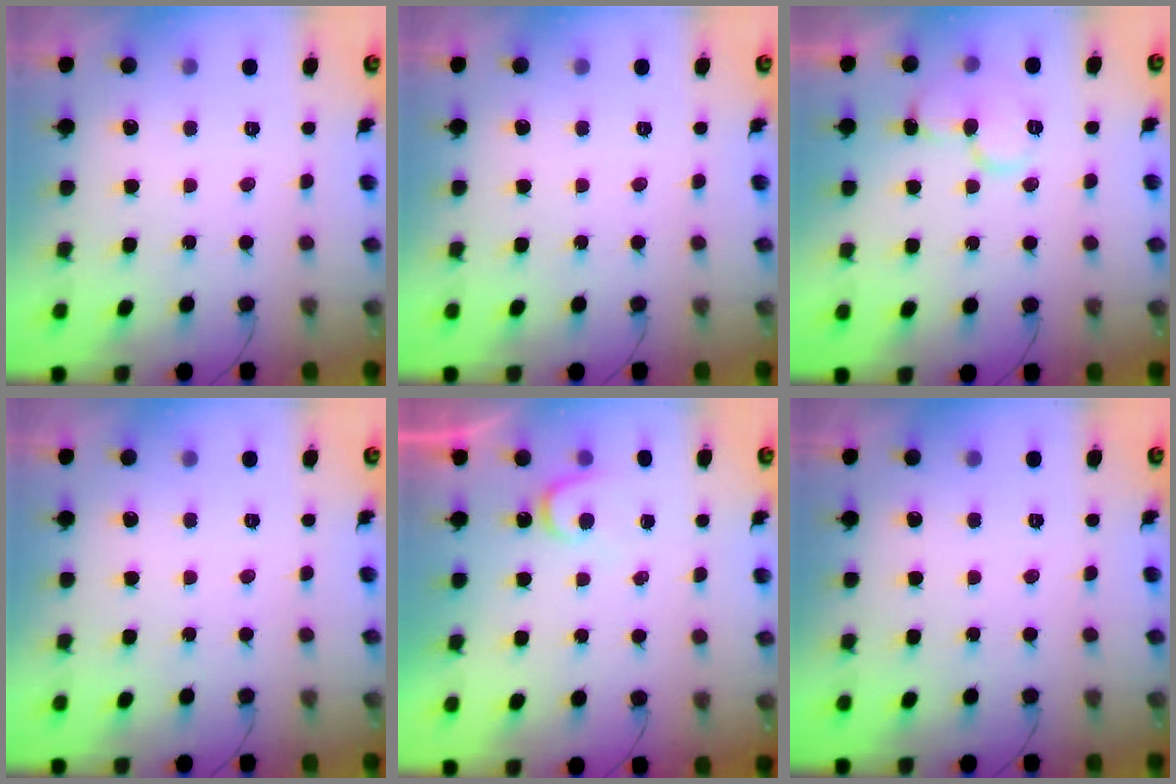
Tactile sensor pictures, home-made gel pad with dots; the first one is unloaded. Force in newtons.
{"total": 0.0}
{"total": 10.9, "press": 10.8, "slide": 1.2}
{"total": 0.0}
{"total": 3.8, "press": 3.7, "slide": 0.3}
{"total": 0.0}